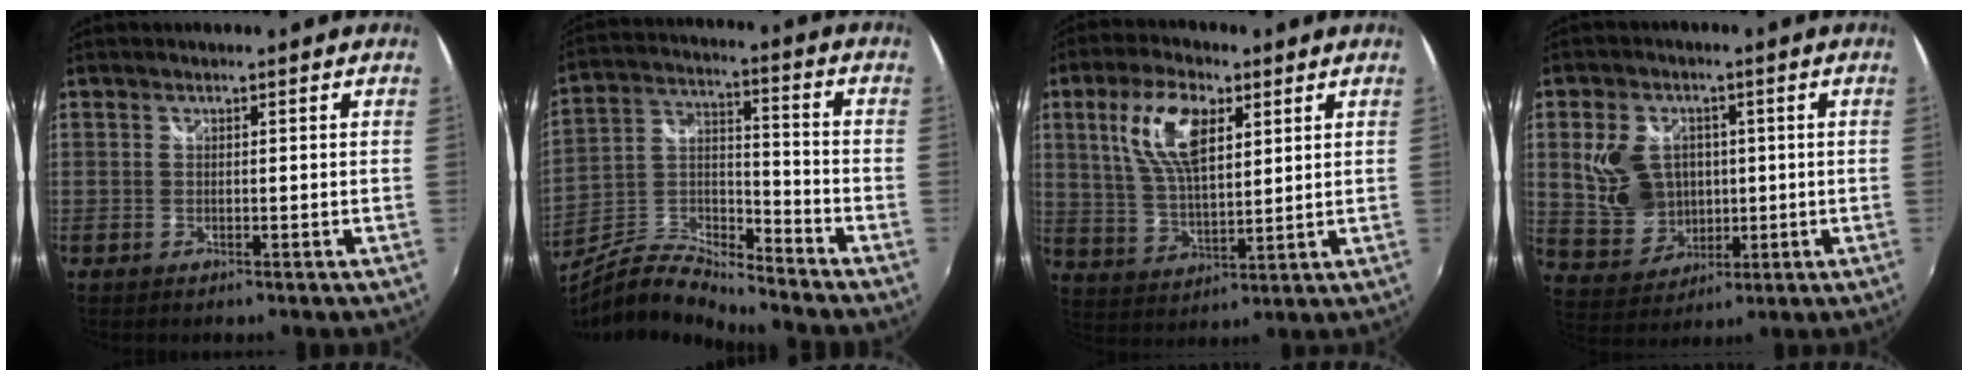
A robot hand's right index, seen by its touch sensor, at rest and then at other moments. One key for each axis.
{"total": 10.3, "fx": -9.0, "fy": 1.9, "fz": 4.6, "tx": -0.098, "ty": 0.005, "tz": -0.180}
{"total": 12.2, "fx": 4.8, "fy": 5.2, "fz": 10.0, "tx": -0.198, "ty": 0.013, "tz": 0.095}
{"total": 11.0, "fx": 1.3, "fy": 8.7, "fz": 6.7, "tx": -0.150, "ty": 0.011, "tz": 0.043}